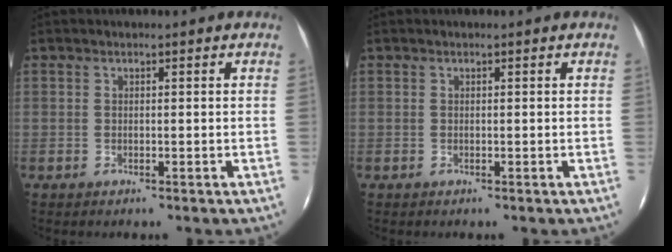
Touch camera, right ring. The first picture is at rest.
{"total": 0.0}